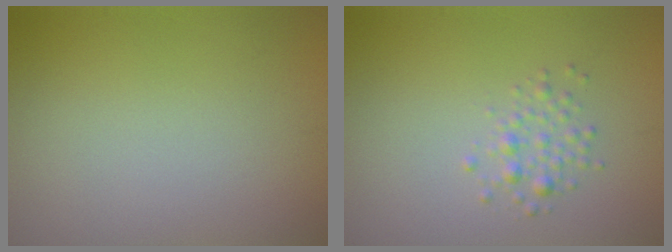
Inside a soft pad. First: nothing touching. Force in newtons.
{"total": 1.5, "press": 1.5, "slide": 0.0}